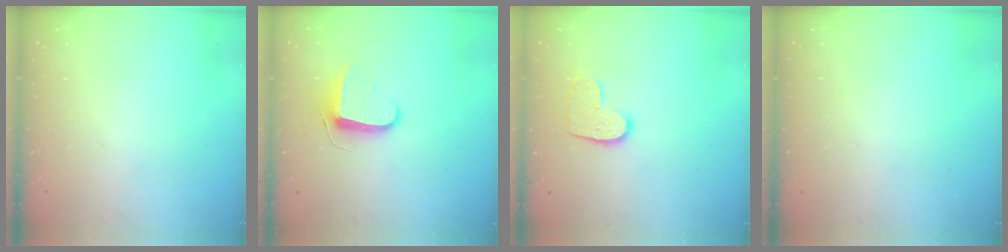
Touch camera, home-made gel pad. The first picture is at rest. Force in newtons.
{"total": 9.6, "press": 9.6, "slide": 0.8}
{"total": 8.7, "press": 8.7, "slide": 0.4}
{"total": 0.0}